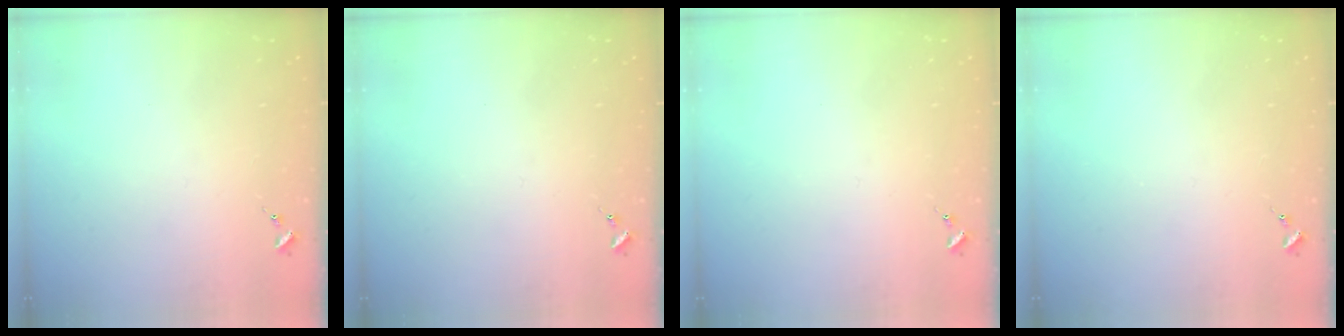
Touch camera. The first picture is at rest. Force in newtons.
{"total": 0.0}
{"total": 0.0}
{"total": 0.0}